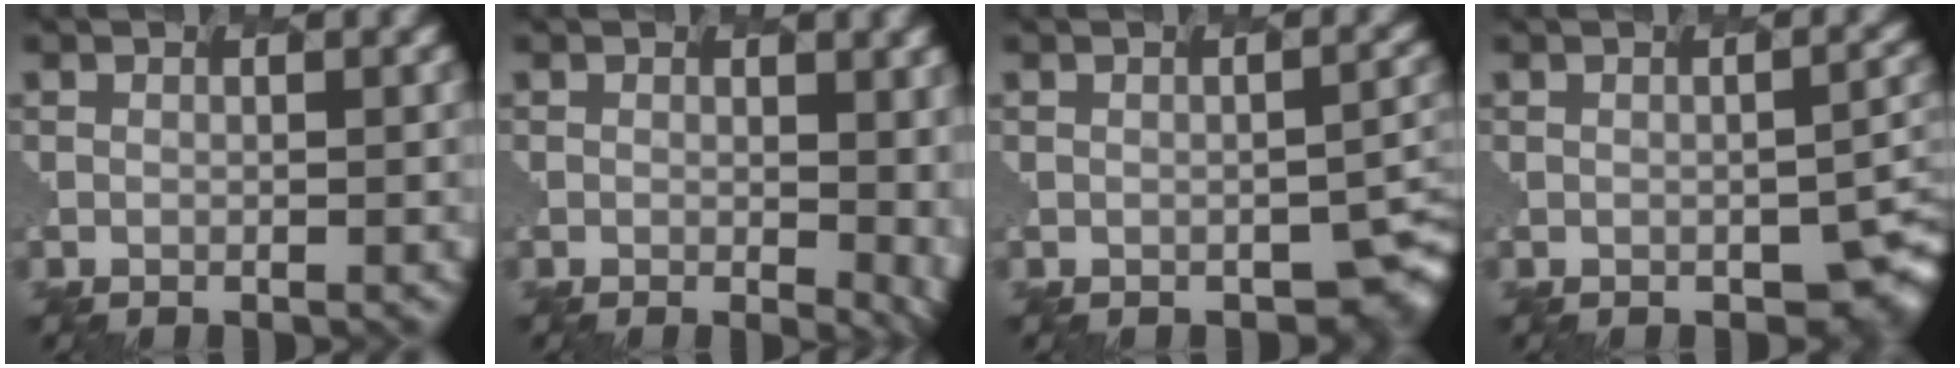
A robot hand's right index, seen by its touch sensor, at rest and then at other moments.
{"total": 4.4, "force": [-0.2, 2.1, 3.8], "torque": [-0.038, -0.010, 0.004]}
{"total": 5.5, "force": [-2.1, 2.9, 4.2], "torque": [-0.046, -0.016, -0.005]}
{"total": 5.6, "force": [-2.0, 2.8, 4.4], "torque": [-0.055, -0.014, -0.006]}